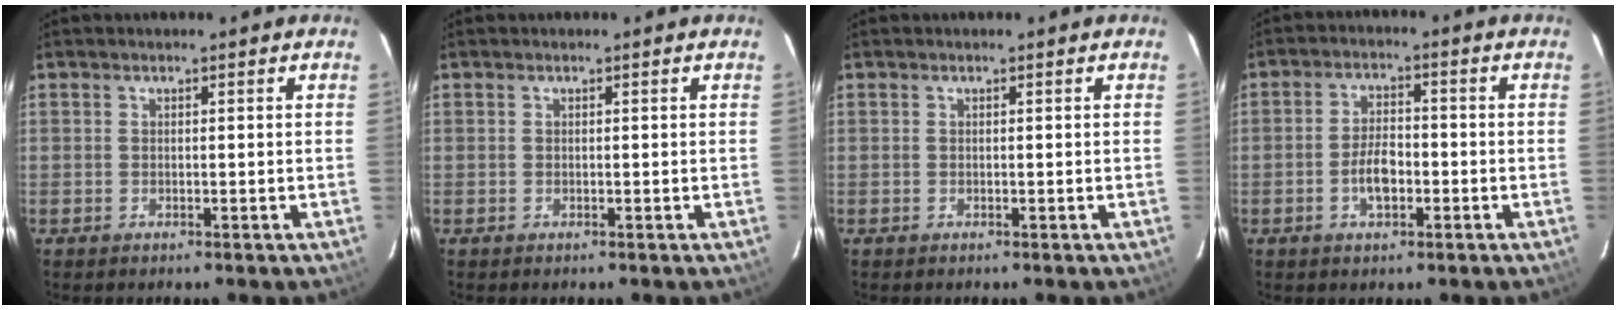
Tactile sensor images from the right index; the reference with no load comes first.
{"total": 0.0}
{"total": 0.0}
{"total": 5.2, "force": [-1.7, 2.7, 4.2], "torque": [-0.084, 0.006, -0.028]}